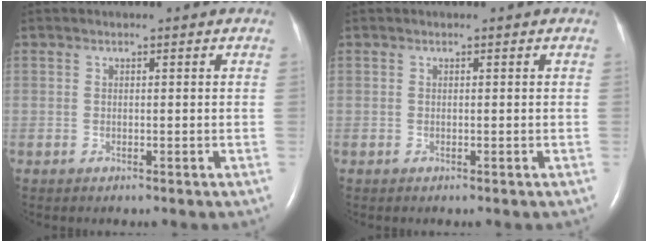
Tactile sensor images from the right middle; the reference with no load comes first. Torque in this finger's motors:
{"motor_torque": [0.00, 0.00, 0.00, 0.00]}